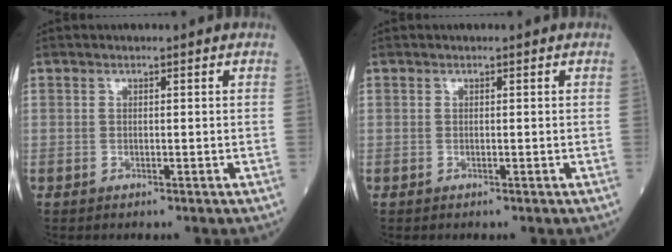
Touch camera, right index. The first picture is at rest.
{"total": 0.0}